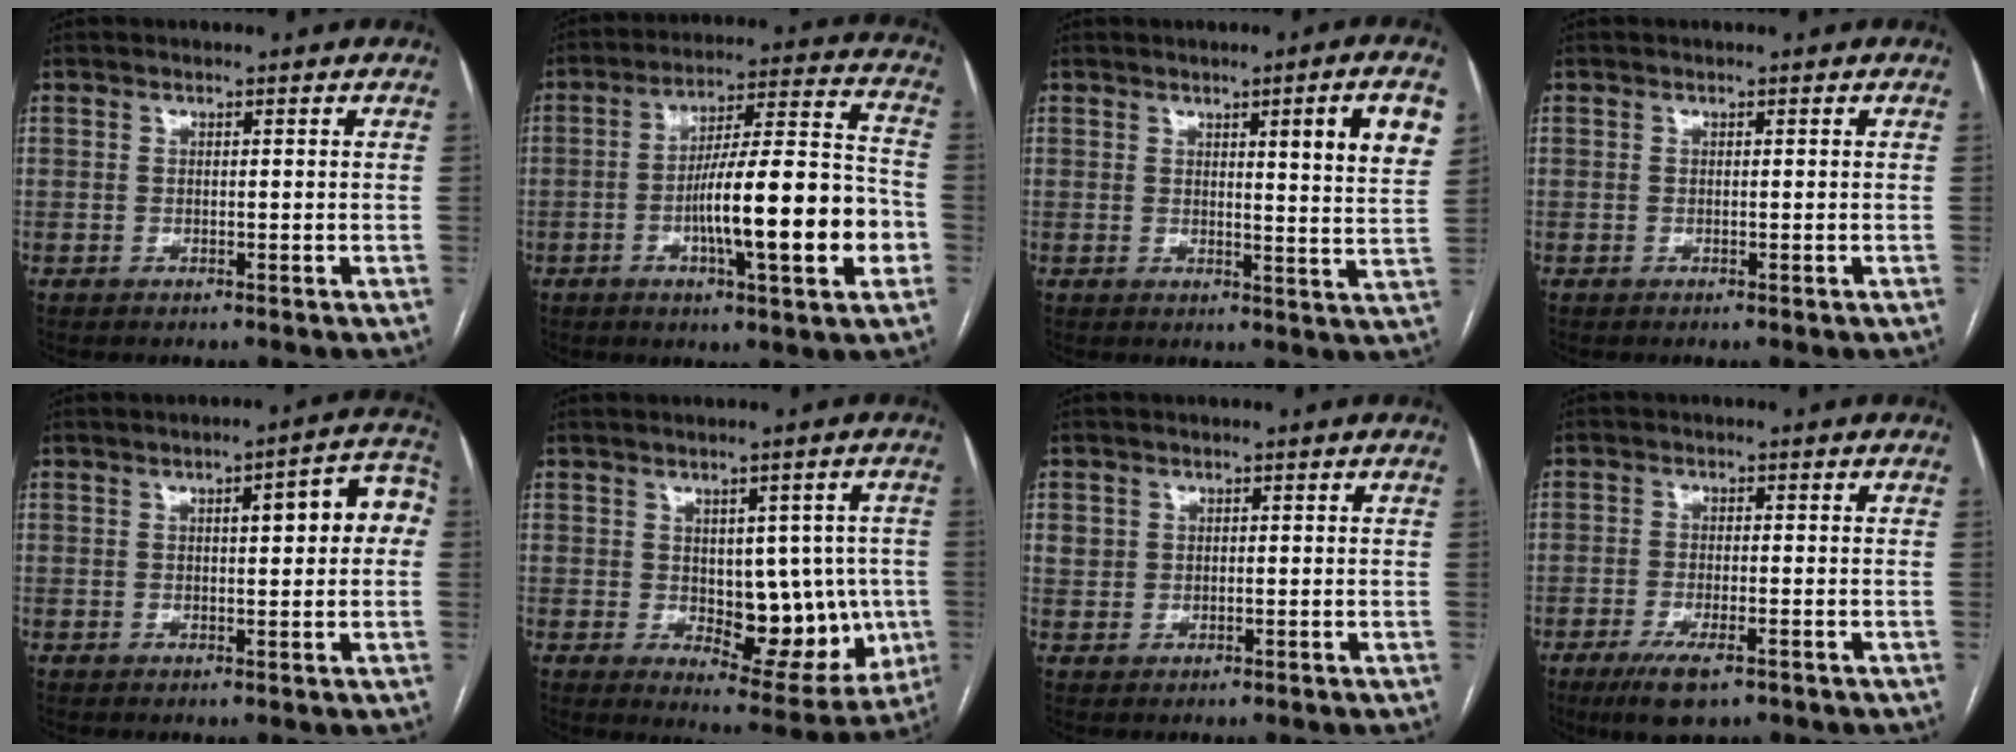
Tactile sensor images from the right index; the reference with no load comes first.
{"total": 17.6, "force": [-4.7, 2.0, 16.9], "torque": [-0.268, 0.011, -0.070]}
{"total": 8.9, "force": [3.7, -0.2, 8.1], "torque": [-0.097, -0.014, 0.042]}
{"total": 0.0}
{"total": 8.1, "force": [1.4, 2.0, 7.7], "torque": [-0.090, 0.029, 0.011]}
{"total": 11.5, "force": [-0.8, 6.1, 9.7], "torque": [-0.105, 0.007, 0.011]}
{"total": 1.8, "force": [0.4, 1.7, 0.6], "torque": [-0.011, 0.010, 0.012]}
{"total": 6.3, "force": [-3.9, 1.7, 4.7], "torque": [-0.086, -0.013, -0.060]}